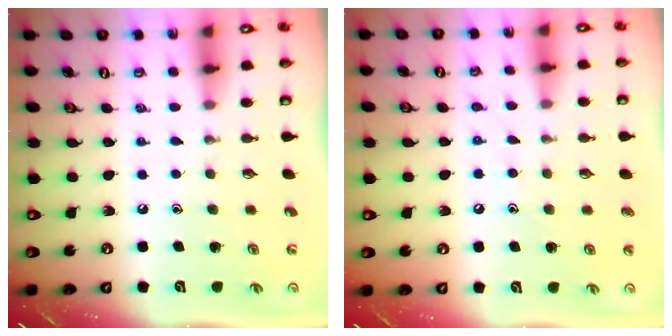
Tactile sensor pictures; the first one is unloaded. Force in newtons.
{"total": 5.8, "press": 5.8, "slide": 0.7}